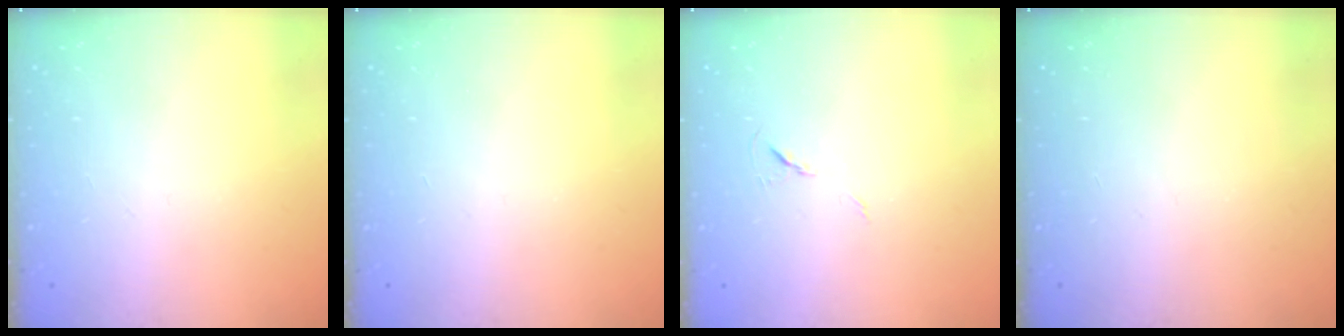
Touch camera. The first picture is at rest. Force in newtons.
{"total": 0.0}
{"total": 5.1, "press": 4.7, "slide": 2.1}
{"total": 0.0}